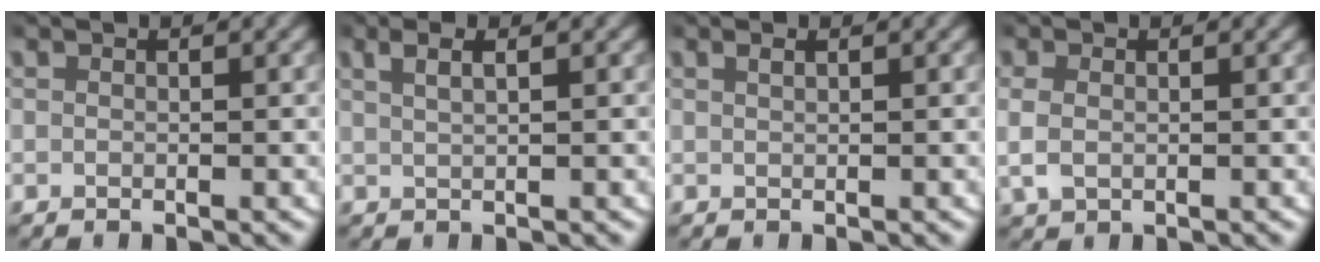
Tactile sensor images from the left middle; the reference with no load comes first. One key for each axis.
{"total": 2.0, "fx": 1.2, "fy": 0.5, "fz": 1.6, "tx": -0.023, "ty": 0.010, "tz": 0.021}
{"total": 0.6, "fx": 0.4, "fy": 0.0, "fz": 0.4, "tx": -0.005, "ty": 0.003, "tz": 0.009}
{"total": 2.6, "fx": 0.2, "fy": 2.0, "fz": 1.6, "tx": -0.050, "ty": -0.004, "tz": 0.011}